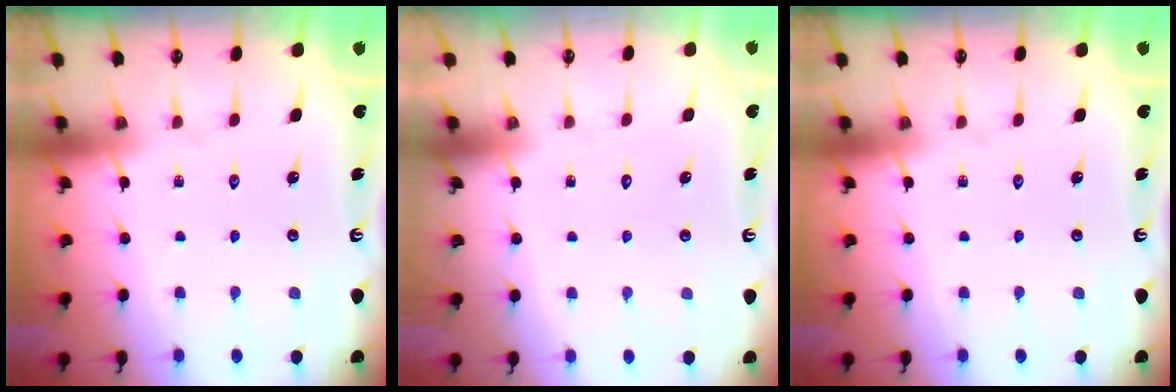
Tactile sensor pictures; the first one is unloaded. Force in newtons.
{"total": 1.7, "press": 1.7, "slide": 0.1}
{"total": 0.0}